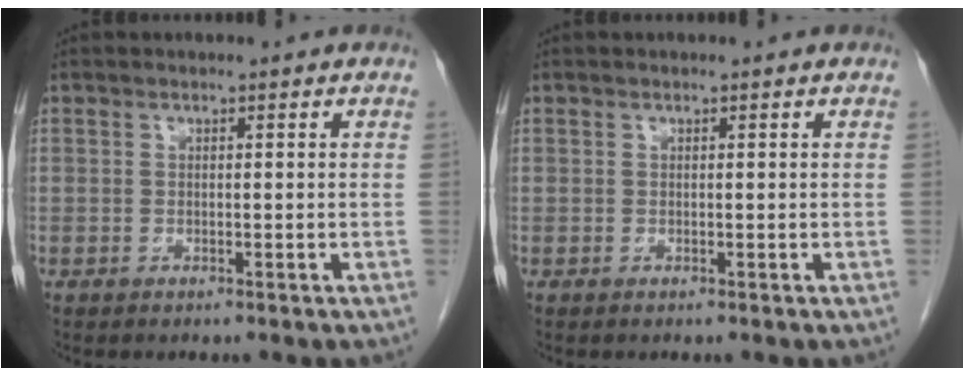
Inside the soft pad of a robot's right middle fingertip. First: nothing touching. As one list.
[{"total": 0.0}]